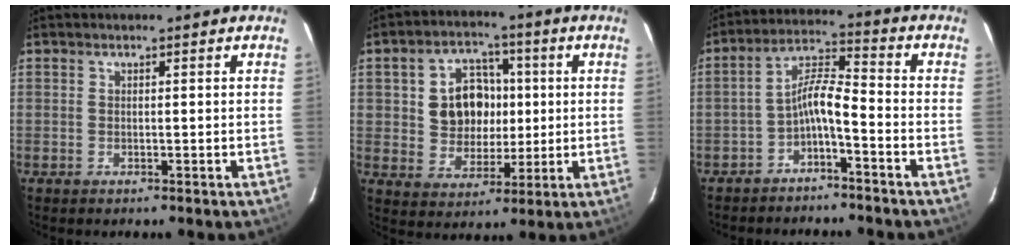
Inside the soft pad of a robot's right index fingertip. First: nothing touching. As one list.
[{"total": 10.8, "force": [1.4, 9.0, 5.7], "torque": [-0.122, 0.027, 0.039]}, {"total": 6.1, "force": [-3.8, 1.1, 4.6], "torque": [-0.108, 0.021, -0.070]}]